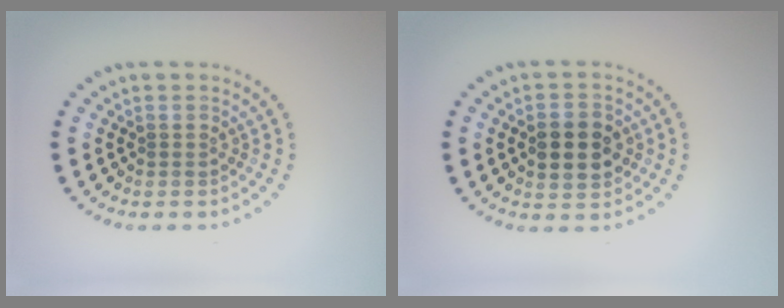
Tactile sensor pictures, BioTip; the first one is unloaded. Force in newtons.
{"total": 4.7, "press": 4.7, "slide": 0.1}